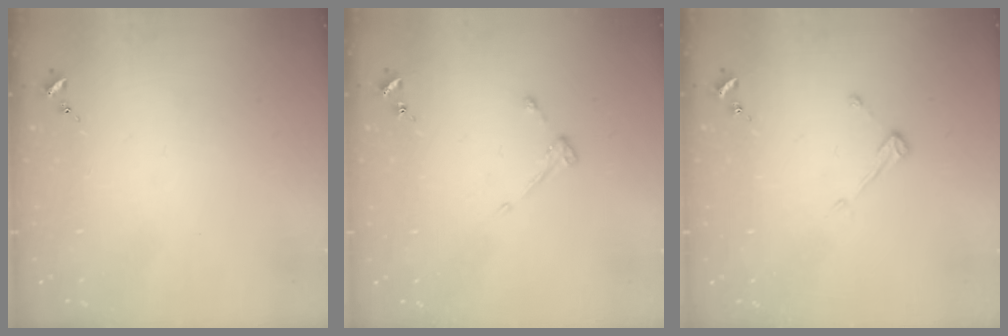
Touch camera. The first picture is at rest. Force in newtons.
{"total": 2.8, "press": 2.8, "slide": 0.3}
{"total": 3.9, "press": 3.9, "slide": 0.3}